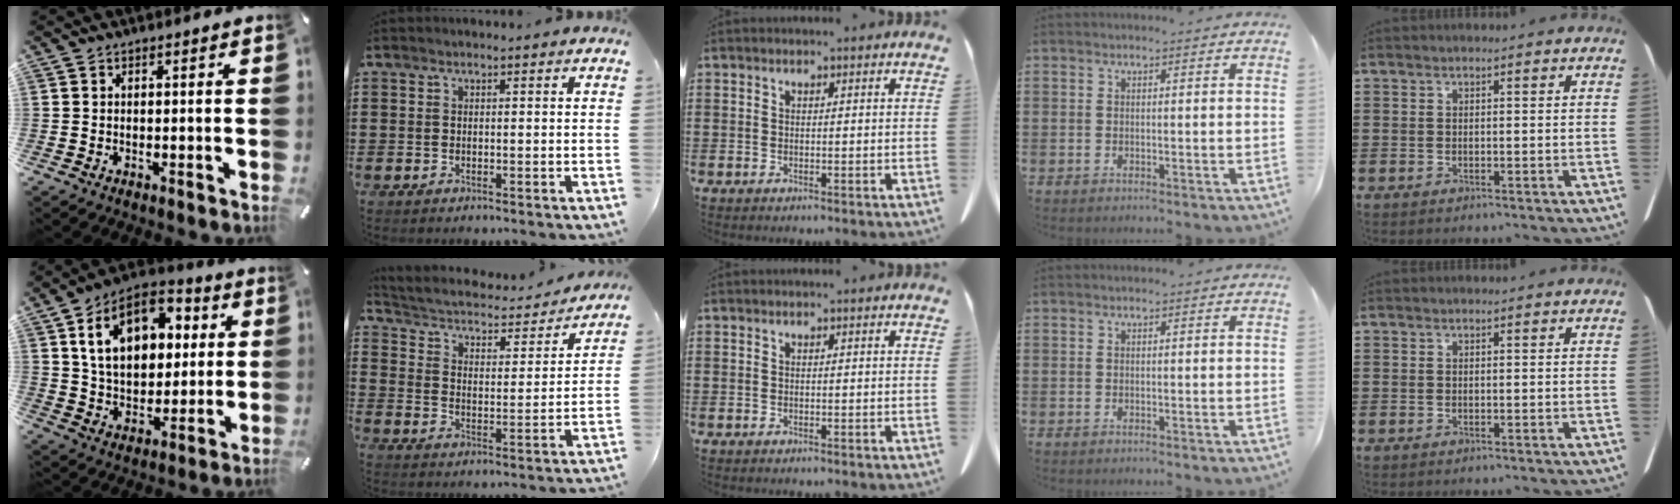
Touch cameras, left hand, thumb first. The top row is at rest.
{"thumb": {"total": 16.3, "force": [6.2, 11.5, 9.7], "torque": [-0.170, -0.010, 0.115]}, "index": {"total": 2.8, "force": [2.4, 0.9, 1.1], "torque": [-0.040, -0.023, 0.029]}}